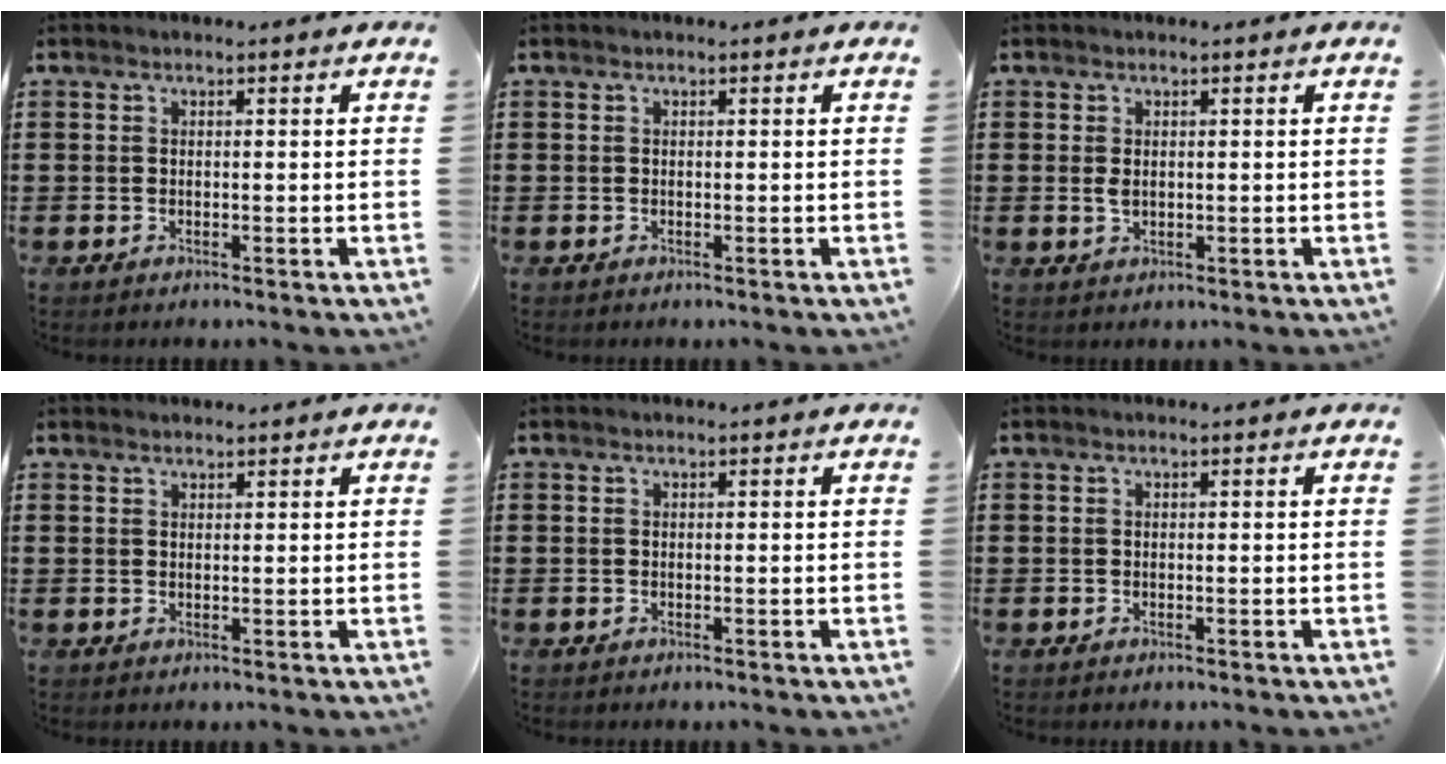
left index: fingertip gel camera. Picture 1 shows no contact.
{"total": 0.0}
{"total": 1.4, "force": [0.2, 0.8, 1.2], "torque": [-0.033, 0.001, 0.001]}
{"total": 1.0, "force": [1.0, 0.2, 0.1], "torque": [-0.003, 0.001, 0.020]}
{"total": 0.0}
{"total": 0.0}